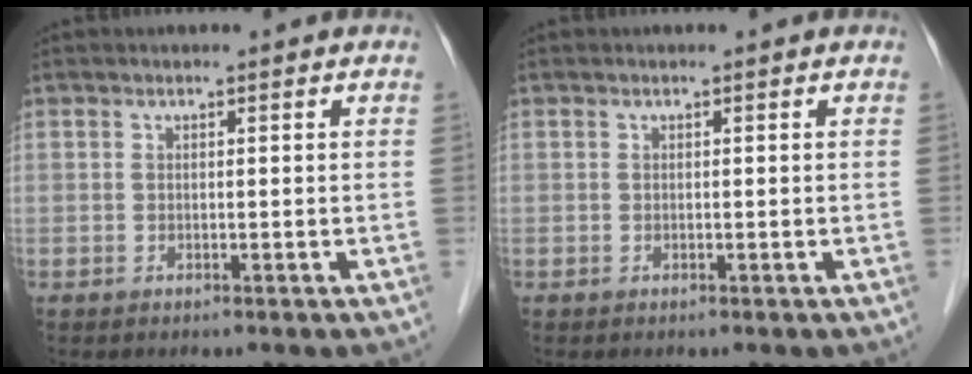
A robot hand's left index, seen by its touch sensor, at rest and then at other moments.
{"total": 0.0}